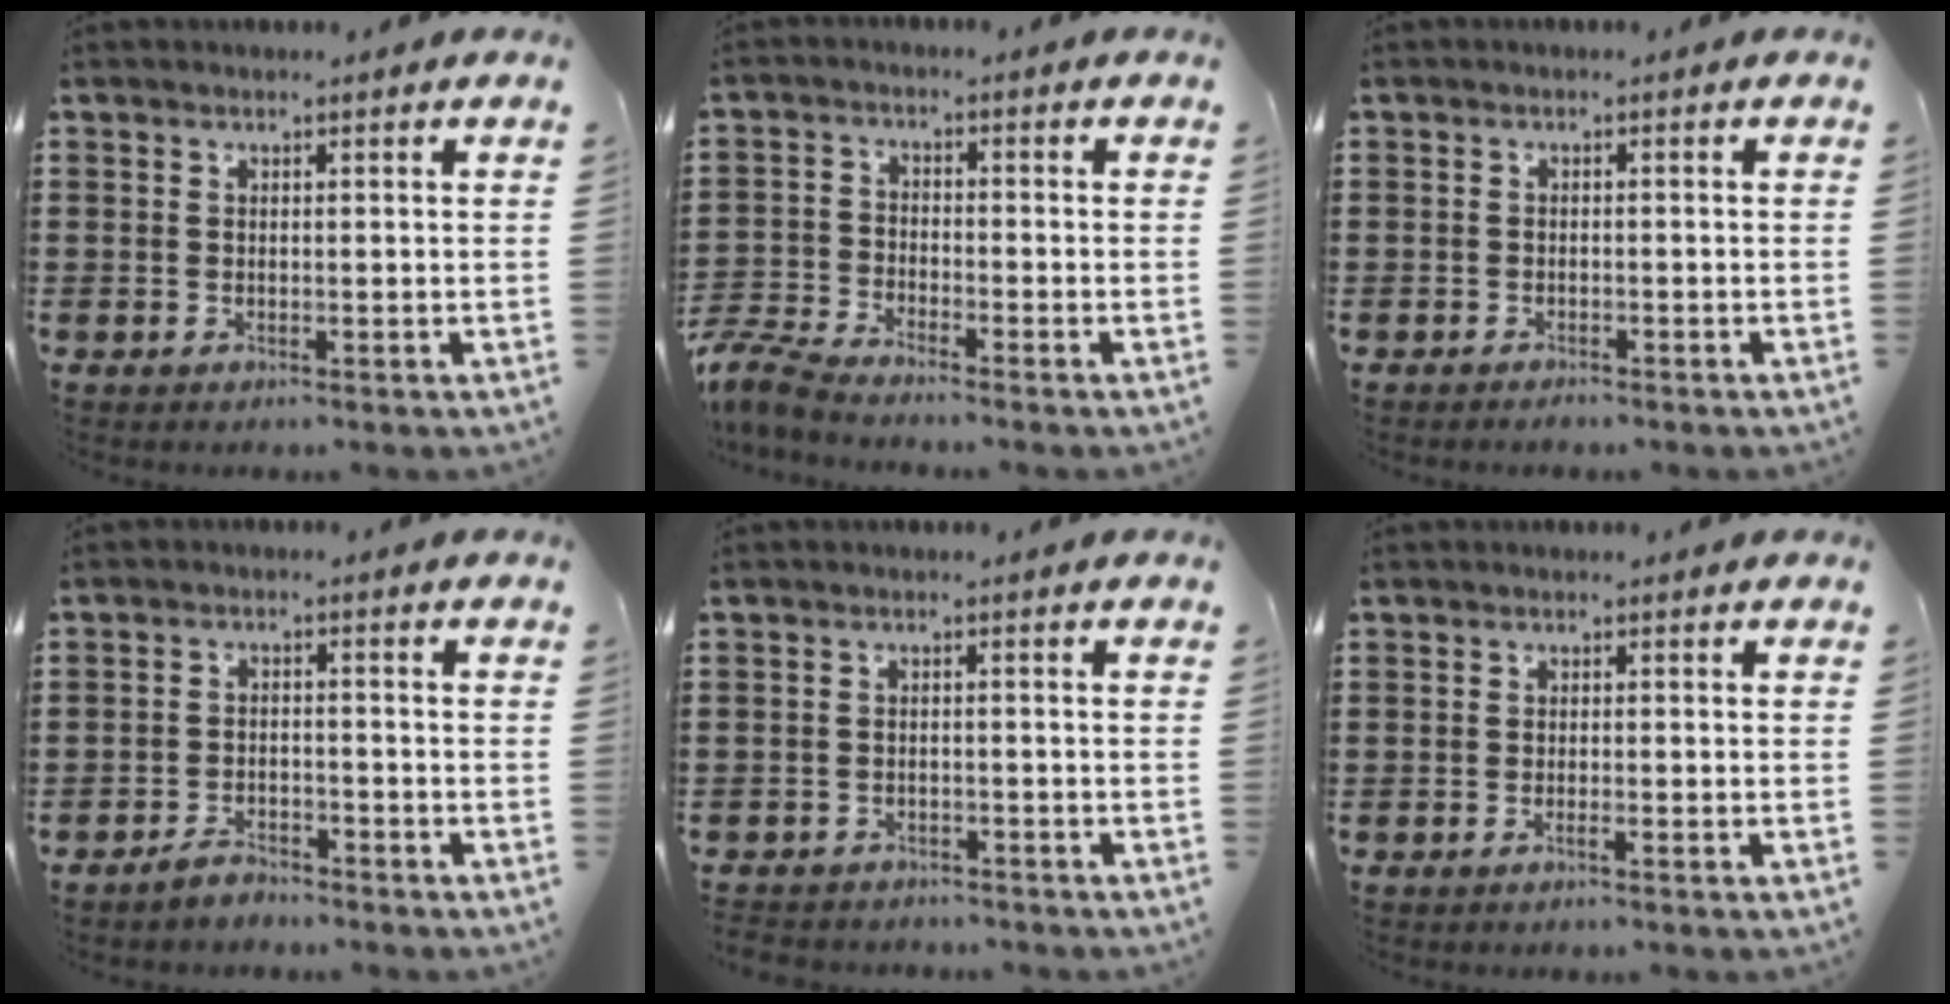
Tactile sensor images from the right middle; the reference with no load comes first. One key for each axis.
{"total": 4.7, "fx": -4.4, "fy": 0.3, "fz": 1.8, "tx": -0.072, "ty": -0.019, "tz": -0.098}
{"total": 0.9, "fx": -0.8, "fy": 0.3, "fz": 0.0, "tx": 0.000, "ty": 0.003, "tz": -0.018}
{"total": 2.8, "fx": -2.7, "fy": 0.6, "fz": 0.4, "tx": -0.013, "ty": 0.005, "tz": -0.056}
{"total": 2.1, "fx": -2.1, "fy": 0.4, "fz": -0.2, "tx": -0.005, "ty": -0.001, "tz": -0.048}
{"total": 1.0, "fx": -0.6, "fy": -0.1, "fz": 0.8, "tx": -0.016, "ty": -0.005, "tz": -0.010}